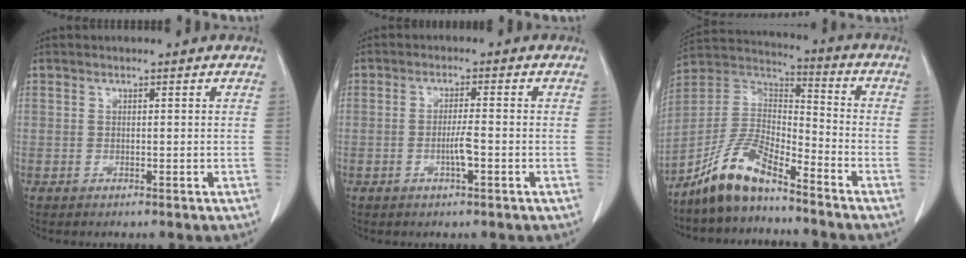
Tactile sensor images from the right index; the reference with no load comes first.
{"total": 3.2, "force": [-1.0, 0.1, 3.0], "torque": [-0.057, -0.002, -0.020]}
{"total": 10.8, "force": [-8.5, 2.6, 6.1], "torque": [-0.137, 0.018, -0.166]}